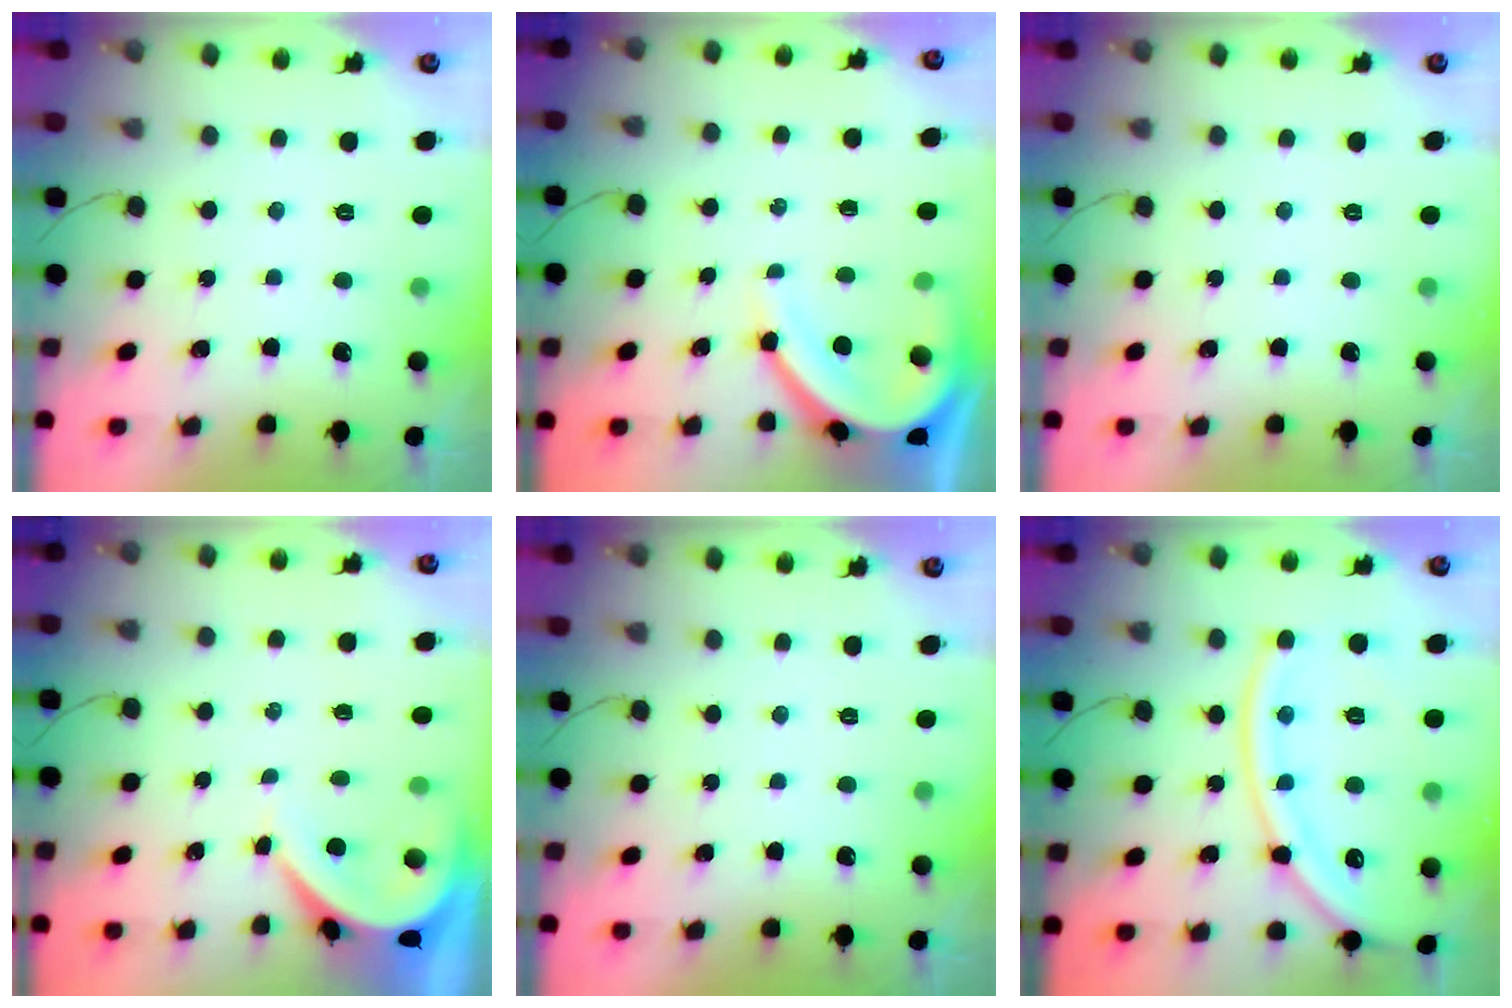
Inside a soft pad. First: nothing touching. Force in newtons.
{"total": 10.7, "press": 10.7, "slide": 0.9}
{"total": 0.0}
{"total": 3.6, "press": 3.6, "slide": 0.4}
{"total": 0.0}
{"total": 17.3, "press": 17.2, "slide": 1.8}